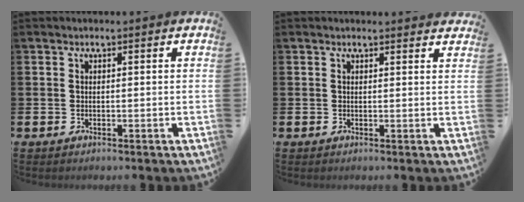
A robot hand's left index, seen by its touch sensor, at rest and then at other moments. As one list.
[{"total": 1.1, "force": [1.1, 0.1, 0.1], "torque": [0.007, -0.005, 0.018]}]